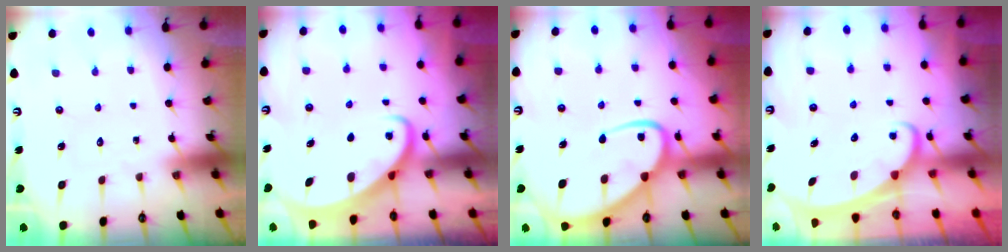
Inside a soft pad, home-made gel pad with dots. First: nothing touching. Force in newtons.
{"total": 2.7, "press": 2.7, "slide": 0.3}
{"total": 13.2, "press": 13.1, "slide": 1.2}
{"total": 2.2, "press": 2.2, "slide": 0.2}